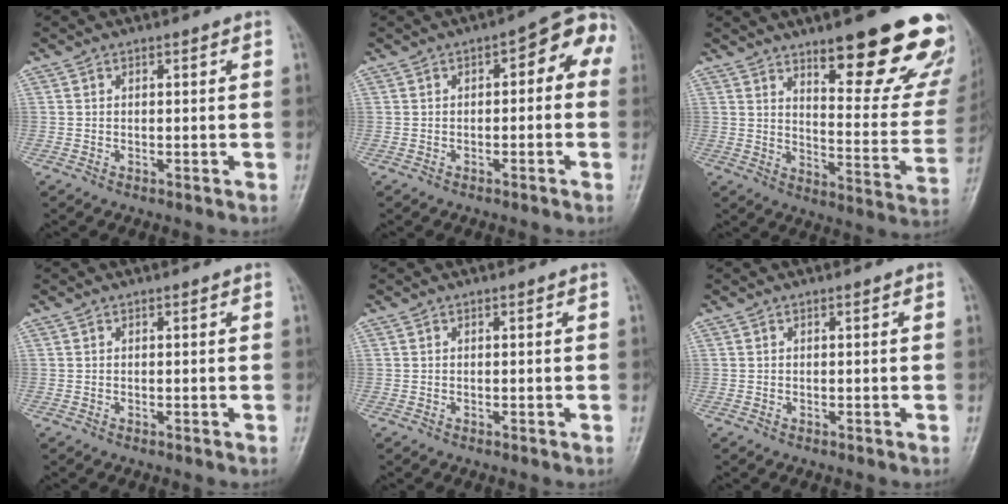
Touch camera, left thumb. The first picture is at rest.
{"total": 7.4, "force": [0.6, 3.6, 6.4], "torque": [-0.051, 0.038, -0.006]}
{"total": 22.6, "force": [14.7, 6.1, 16.0], "torque": [-0.166, -0.088, 0.201]}
{"total": 0.0}
{"total": 0.0}
{"total": 0.0}